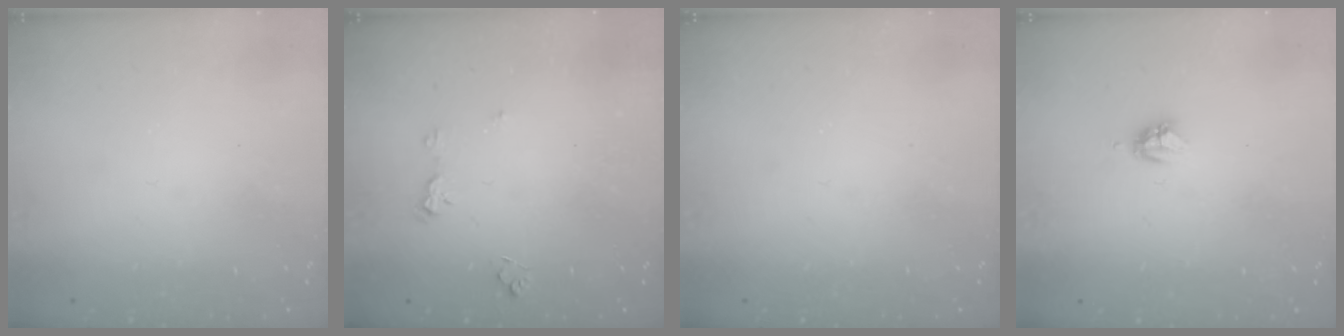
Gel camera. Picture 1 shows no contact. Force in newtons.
{"total": 5.5, "press": 5.5, "slide": 0.6}
{"total": 0.0}
{"total": 3.7, "press": 3.7, "slide": 0.5}